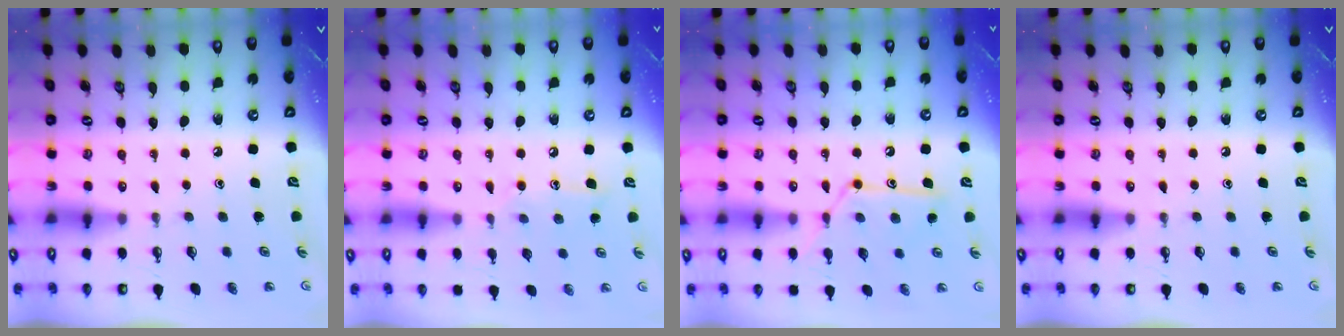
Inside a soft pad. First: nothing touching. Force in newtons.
{"total": 8.2, "press": 8.2, "slide": 0.6}
{"total": 13.8, "press": 13.8, "slide": 1.0}
{"total": 0.0}